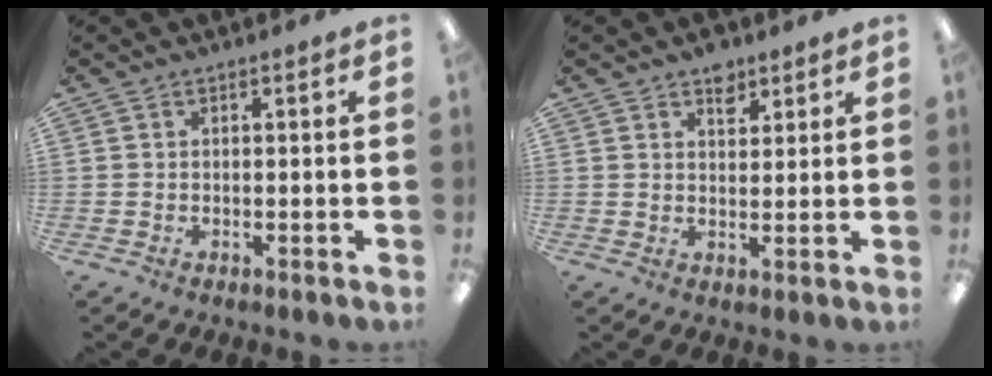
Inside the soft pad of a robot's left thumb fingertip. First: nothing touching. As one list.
[{"total": 4.8, "force": [3.4, 2.8, 2.0], "torque": [-0.006, -0.017, 0.055]}]